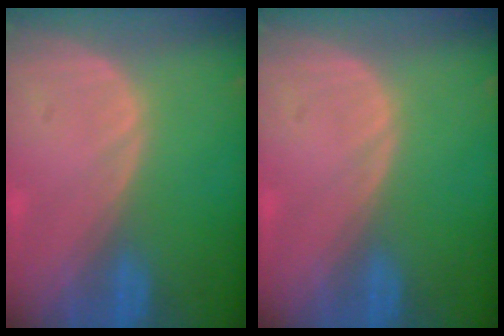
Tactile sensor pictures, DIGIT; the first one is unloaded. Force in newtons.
{"total": 0.0}